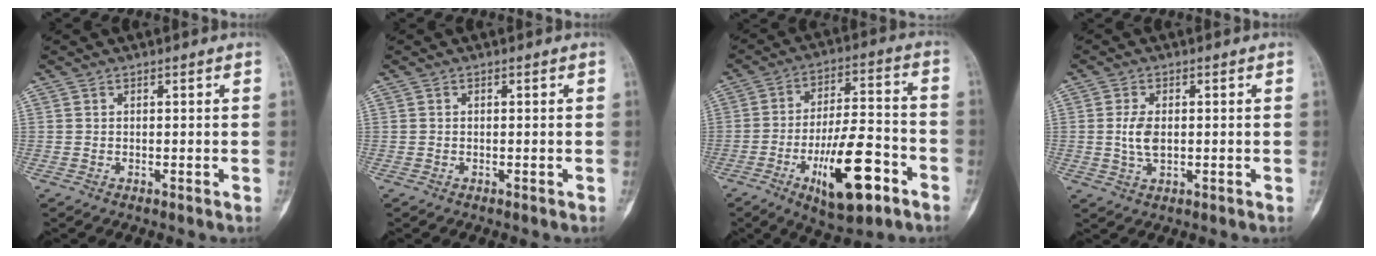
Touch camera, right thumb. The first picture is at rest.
{"total": 0.0}
{"total": 17.3, "force": [-7.7, 6.3, 14.1], "torque": [-0.226, 0.042, -0.116]}
{"total": 4.7, "force": [-0.1, 2.7, 3.9], "torque": [-0.078, -0.002, -0.001]}